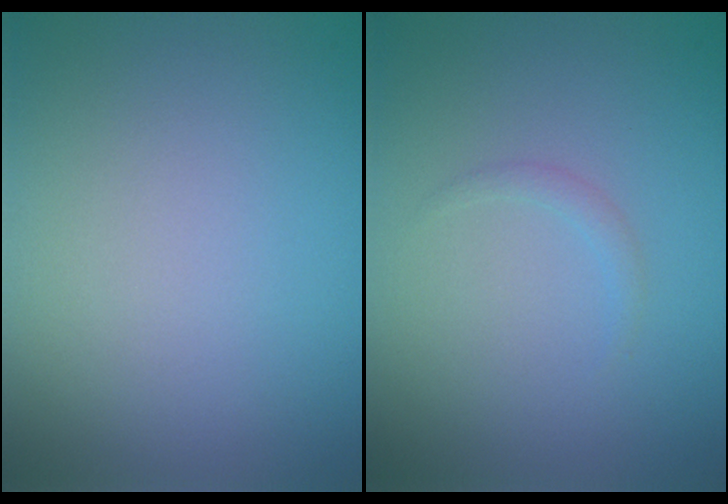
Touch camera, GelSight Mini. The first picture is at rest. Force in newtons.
{"total": 0.7, "press": 0.7, "slide": 0.1}